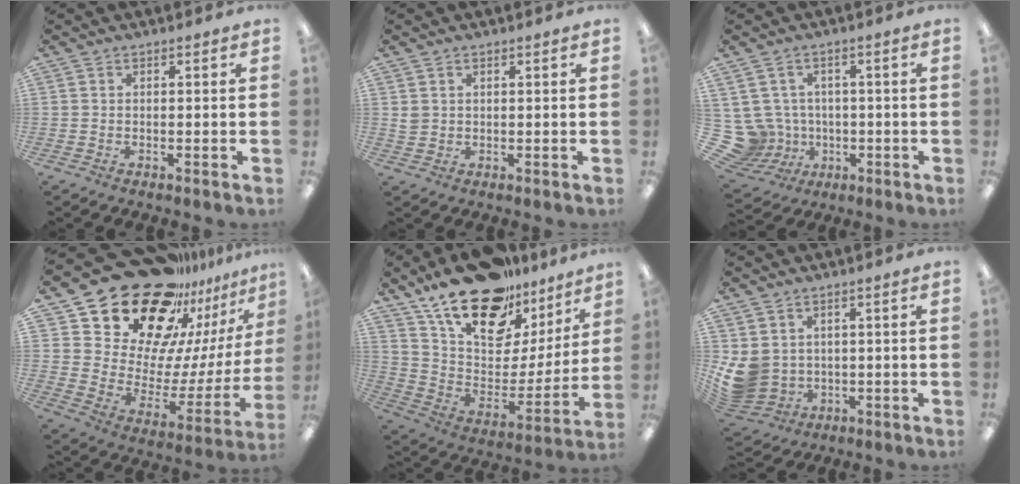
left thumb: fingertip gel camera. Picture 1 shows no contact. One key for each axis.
{"total": 1.8, "fx": 0.9, "fy": 1.4, "fz": 0.6, "tx": -0.015, "ty": 0.002, "tz": 0.017}
{"total": 9.0, "fx": -0.5, "fy": 8.7, "fz": 2.2, "tx": -0.109, "ty": 0.000, "tz": -0.001}
{"total": 26.8, "fx": 20.5, "fy": 13.3, "fz": 11.0, "tx": -0.188, "ty": -0.159, "tz": 0.384}
{"total": 23.0, "fx": 16.8, "fy": 10.9, "fz": 11.4, "tx": -0.190, "ty": -0.108, "tz": 0.298}
{"total": 7.5, "fx": 1.2, "fy": 6.9, "fz": 2.9, "tx": -0.085, "ty": -0.011, "tz": 0.029}